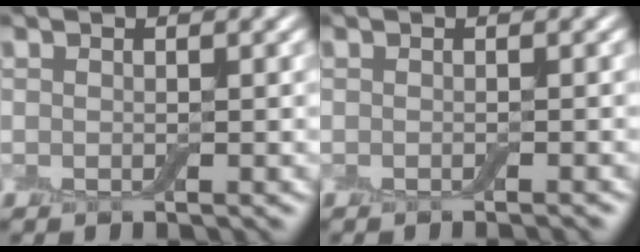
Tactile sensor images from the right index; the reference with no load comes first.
{"total": 0.7, "force": [-0.5, 0.1, 0.5], "torque": [-0.002, 0.001, -0.010]}